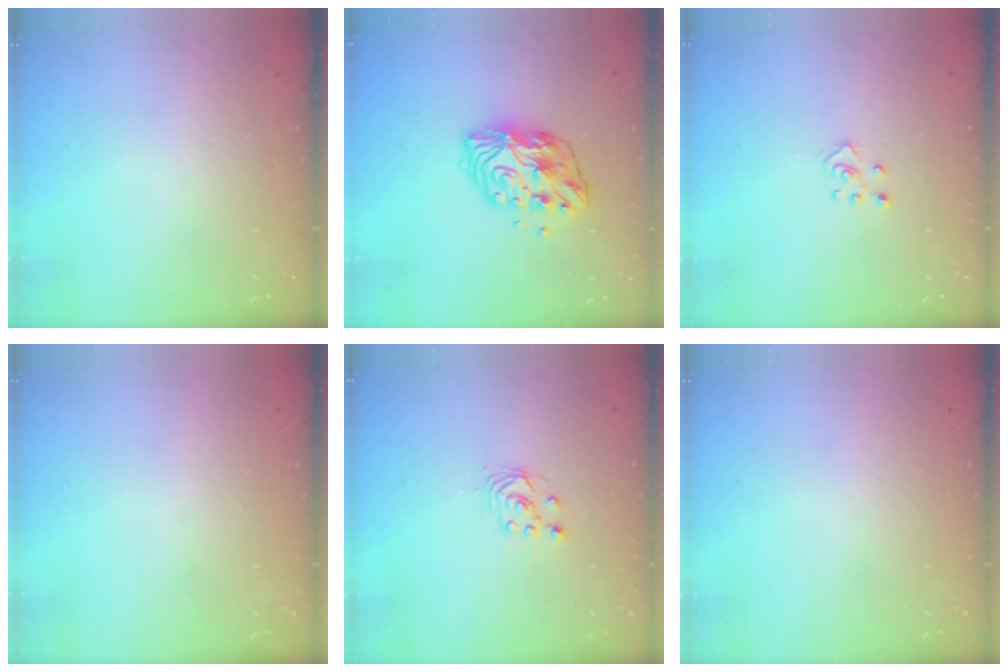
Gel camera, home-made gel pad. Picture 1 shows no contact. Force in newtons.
{"total": 10.7, "press": 10.6, "slide": 0.7}
{"total": 3.0, "press": 3.0, "slide": 0.3}
{"total": 0.0}
{"total": 2.7, "press": 2.7, "slide": 0.2}
{"total": 0.0}